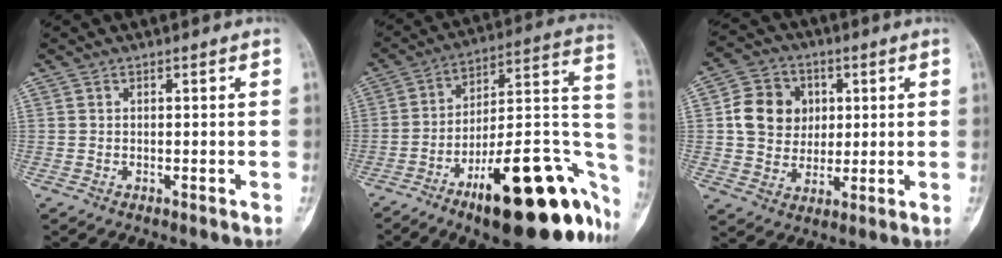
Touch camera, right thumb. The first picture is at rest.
{"total": 29.9, "force": [-14.1, 10.0, 24.4], "torque": [-0.247, 0.085, -0.204]}
{"total": 11.1, "force": [1.9, 9.6, 5.2], "torque": [-0.055, 0.001, 0.033]}